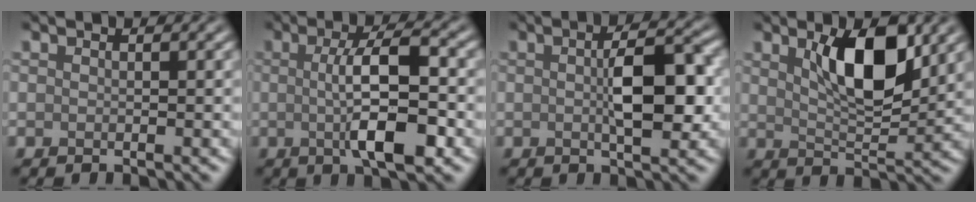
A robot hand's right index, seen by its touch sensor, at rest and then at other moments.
{"total": 6.9, "force": [-0.6, 1.7, 6.6], "torque": [-0.112, 0.003, -0.011]}
{"total": 5.6, "force": [0.1, 2.1, 5.2], "torque": [-0.086, 0.004, 0.003]}
{"total": 6.2, "force": [2.5, 2.4, 5.2], "torque": [-0.088, -0.001, 0.041]}